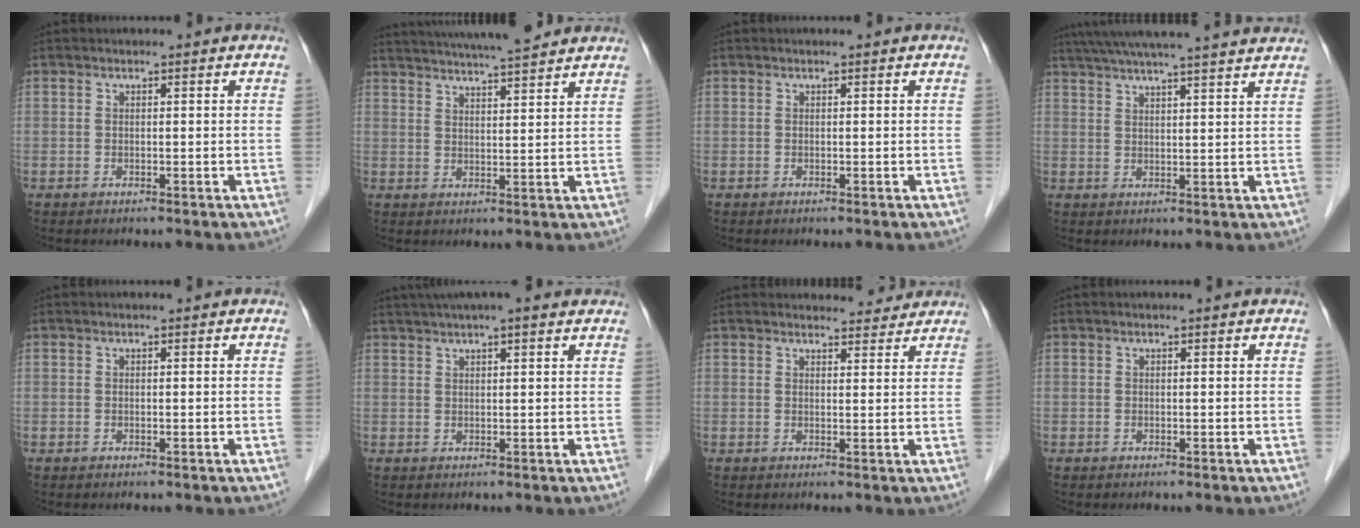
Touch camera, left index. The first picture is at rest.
{"total": 13.1, "force": [11.7, 0.8, 5.8], "torque": [-0.101, 0.018, 0.164]}
{"total": 0.0}
{"total": 19.0, "force": [16.8, 0.0, 8.8], "torque": [-0.150, 0.017, 0.223]}
{"total": 0.0}
{"total": 8.2, "force": [6.4, 1.0, 5.1], "torque": [-0.082, 0.035, 0.085]}
{"total": 3.9, "force": [3.7, 1.1, 0.1], "torque": [0.004, -0.001, 0.036]}
{"total": 0.8, "force": [-0.7, 0.0, -0.2], "torque": [0.005, -0.006, -0.012]}